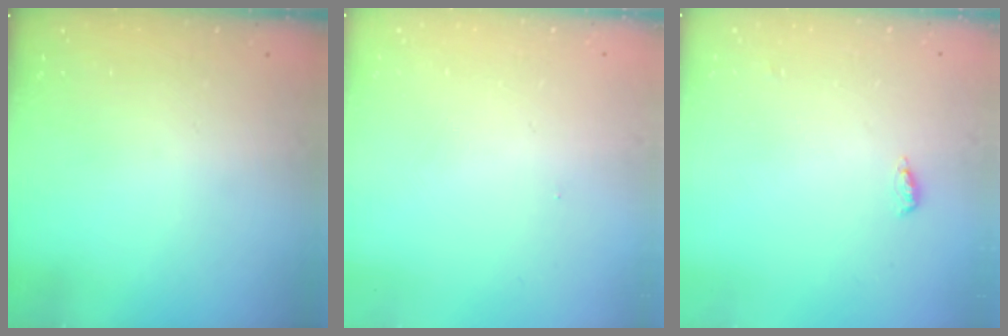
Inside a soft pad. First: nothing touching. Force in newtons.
{"total": 5.3, "press": 0.3, "slide": 5.2}
{"total": 4.0, "press": 3.9, "slide": 1.1}